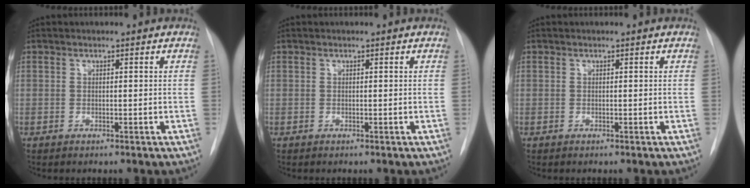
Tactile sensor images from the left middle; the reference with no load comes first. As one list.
[{"total": 0.0}, {"total": 0.0}]